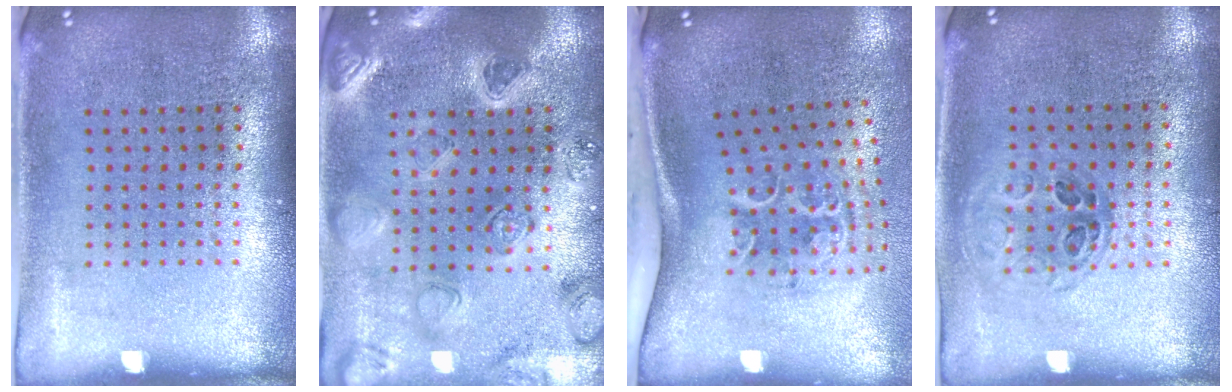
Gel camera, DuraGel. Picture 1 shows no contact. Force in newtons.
{"total": 2.2, "press": 2.2, "slide": 0.4}
{"total": 2.3, "press": 1.3, "slide": 1.9}
{"total": 0.9, "press": 0.9, "slide": 0.2}